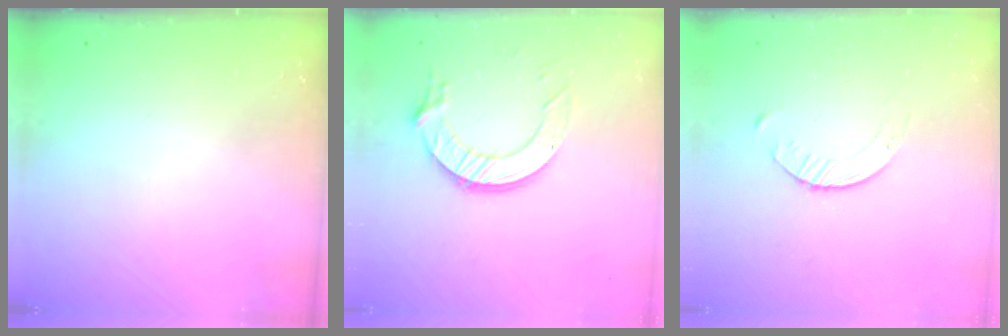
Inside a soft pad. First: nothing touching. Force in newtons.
{"total": 11.8, "press": 11.8, "slide": 1.1}
{"total": 2.1, "press": 2.0, "slide": 0.3}